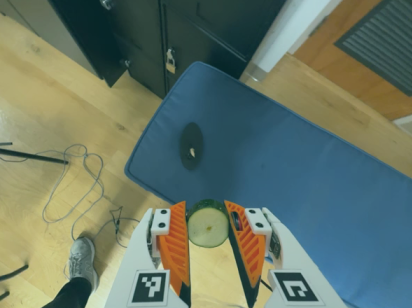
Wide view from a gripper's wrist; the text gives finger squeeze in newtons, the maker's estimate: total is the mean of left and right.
{"total": 9.7, "left": 9.5, "right": 9.9}